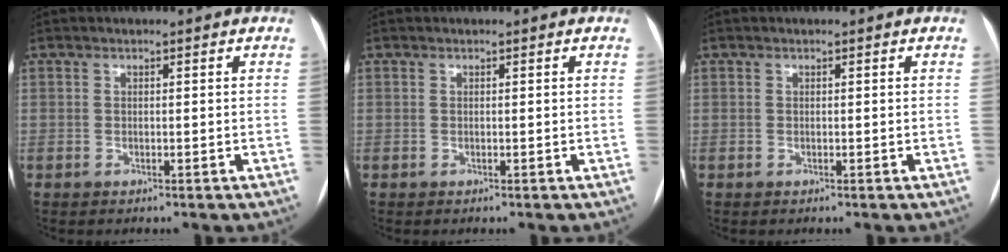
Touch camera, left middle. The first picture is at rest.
{"total": 0.0}
{"total": 0.0}